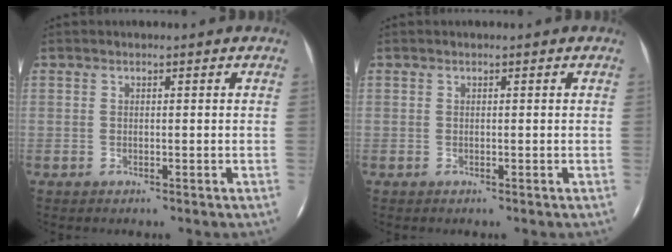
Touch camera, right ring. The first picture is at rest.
{"total": 0.0}